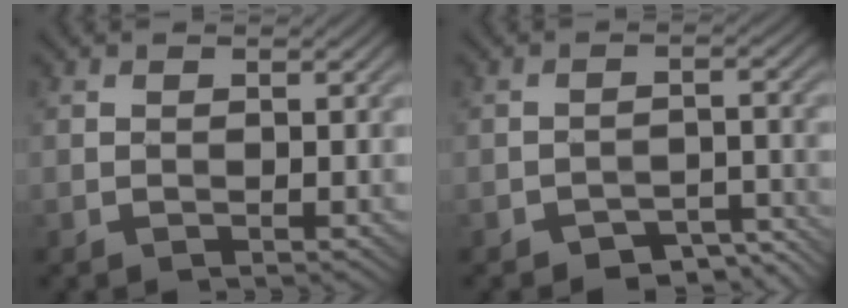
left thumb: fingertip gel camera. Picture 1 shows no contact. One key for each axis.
{"total": 4.7, "fx": -3.9, "fy": 1.8, "fz": 2.0, "tx": -0.023, "ty": 0.002, "tz": -0.058}